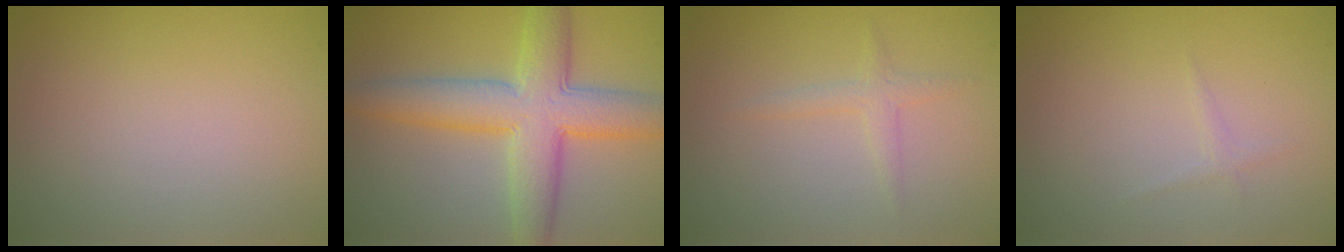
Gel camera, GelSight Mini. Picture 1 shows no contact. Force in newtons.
{"total": 7.9, "press": 7.9, "slide": 0.2}
{"total": 0.7, "press": 0.6, "slide": 0.1}
{"total": 0.6, "press": 0.6, "slide": 0.0}